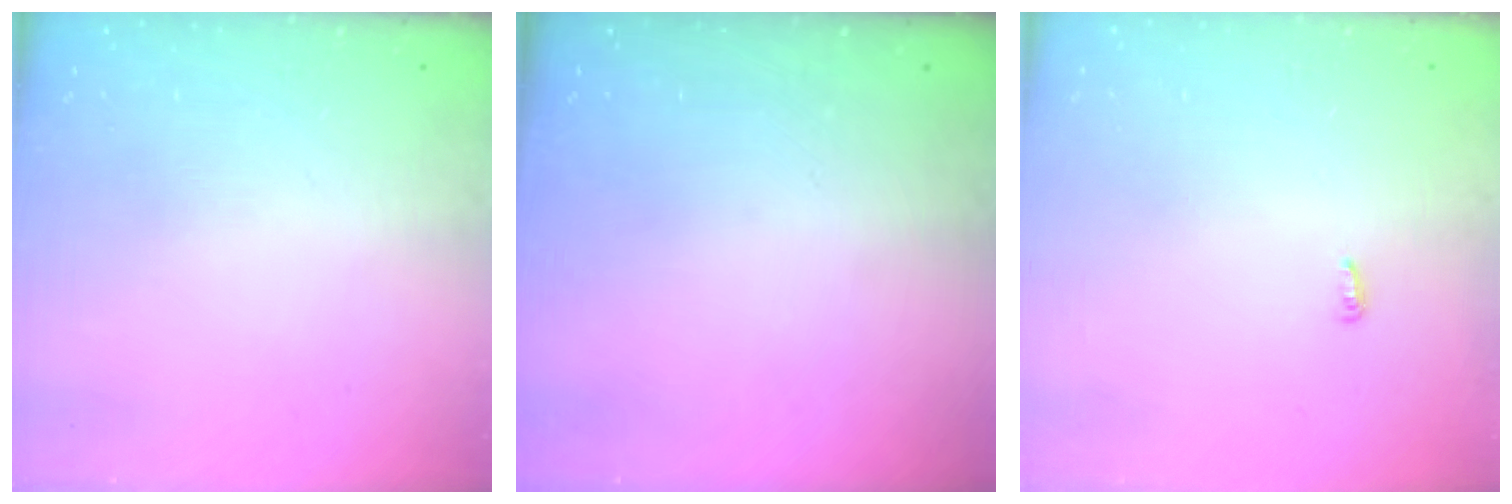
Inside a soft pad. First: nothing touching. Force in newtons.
{"total": 0.0}
{"total": 2.6, "press": 2.6, "slide": 0.2}